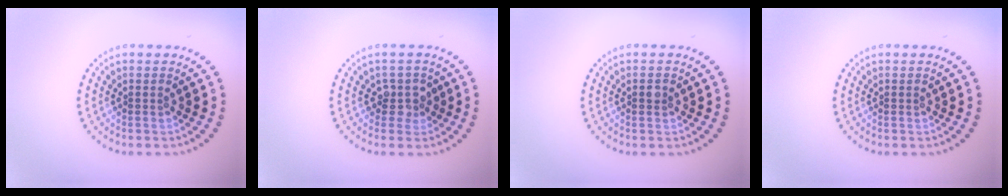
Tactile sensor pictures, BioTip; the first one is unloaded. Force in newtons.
{"total": 1.8, "press": 1.4, "slide": 1.2}
{"total": 0.9, "press": 0.9, "slide": 0.1}
{"total": 0.0}